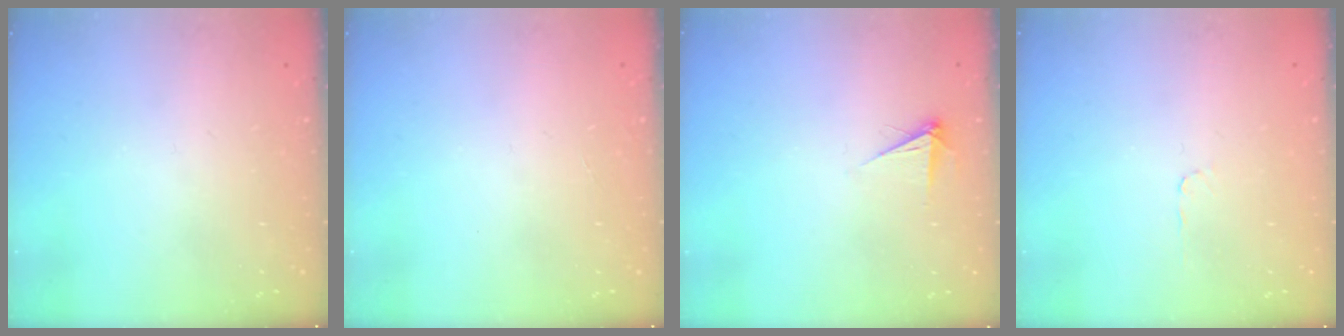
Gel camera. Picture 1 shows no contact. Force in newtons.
{"total": 0.0}
{"total": 4.0, "press": 4.0, "slide": 0.5}
{"total": 2.7, "press": 2.6, "slide": 0.3}